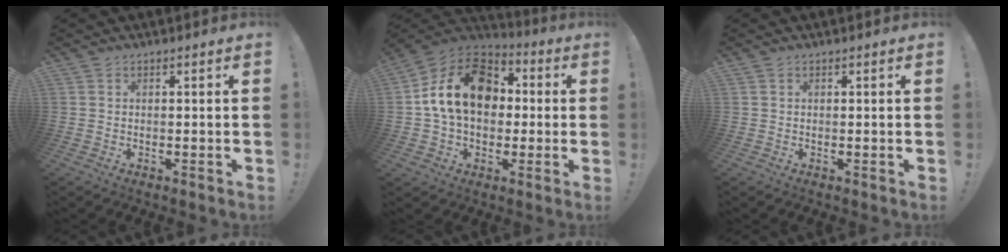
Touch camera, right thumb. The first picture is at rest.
{"total": 19.1, "force": [3.2, 14.0, 12.7], "torque": [-0.208, 0.019, 0.063]}
{"total": 0.0}